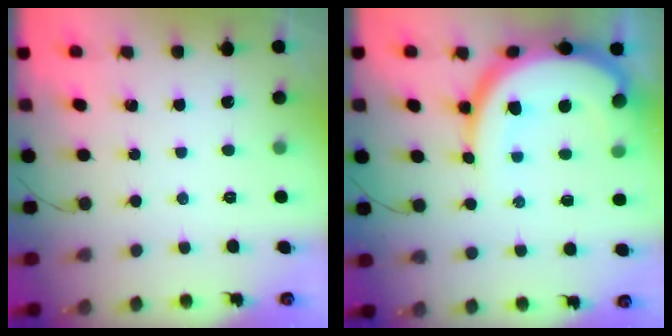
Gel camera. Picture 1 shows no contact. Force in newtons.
{"total": 16.4, "press": 16.4, "slide": 1.5}